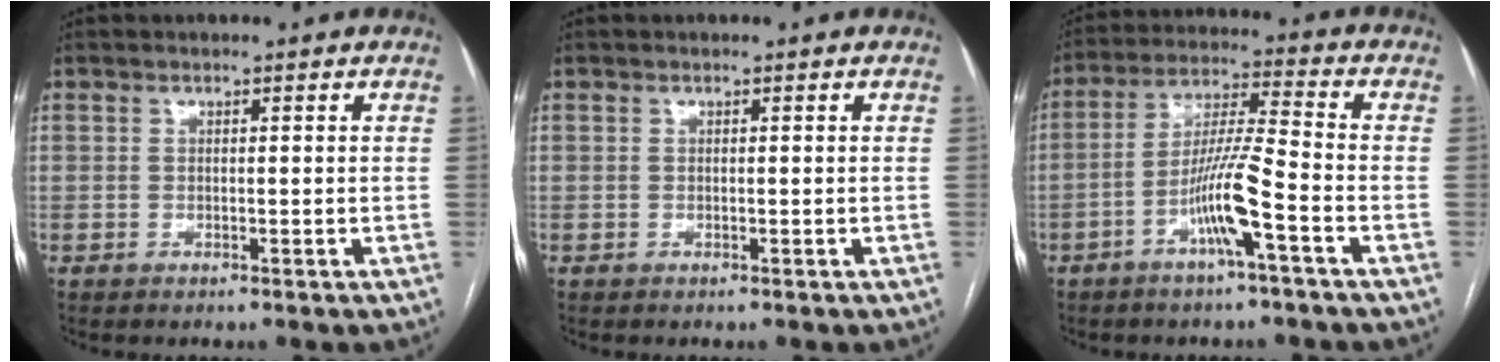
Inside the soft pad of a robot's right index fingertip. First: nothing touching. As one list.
[{"total": 0.0}, {"total": 9.6, "force": [-4.2, -0.2, 8.6], "torque": [-0.169, 0.007, -0.081]}]